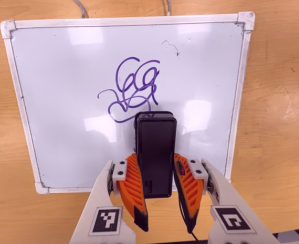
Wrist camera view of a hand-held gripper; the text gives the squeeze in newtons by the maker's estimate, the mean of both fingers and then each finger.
{"total": 8.8, "left": 7.2, "right": 10.4}